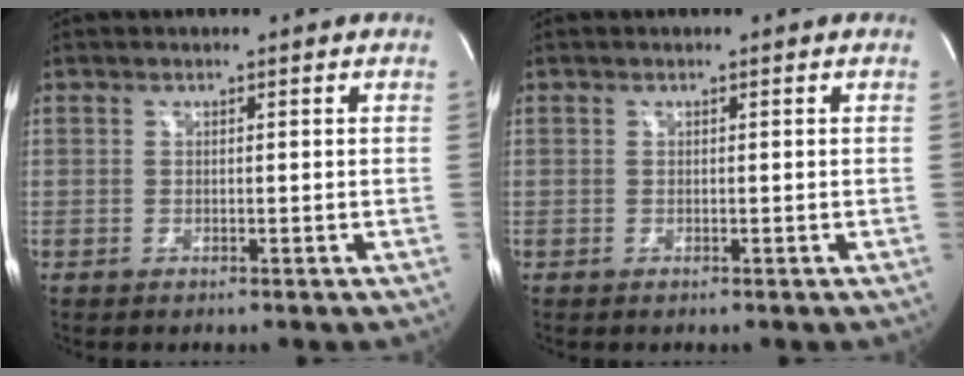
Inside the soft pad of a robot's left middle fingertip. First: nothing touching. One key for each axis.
{"total": 0.0}